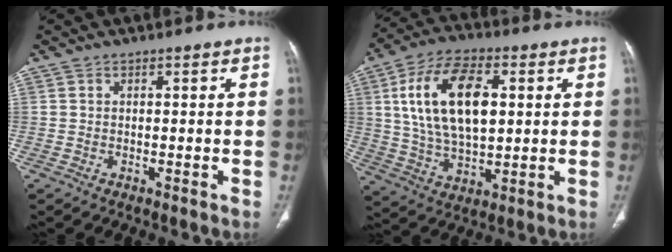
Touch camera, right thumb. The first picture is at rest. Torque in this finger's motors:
{"motor_torque": [-0.69, 2.65, 1.17, 1.12, 0.57]}